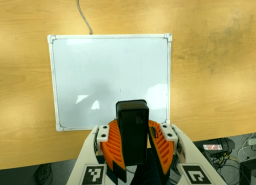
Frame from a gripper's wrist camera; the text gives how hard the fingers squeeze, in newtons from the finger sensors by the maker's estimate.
{"total": 9.5, "left": 10.2, "right": 8.9}